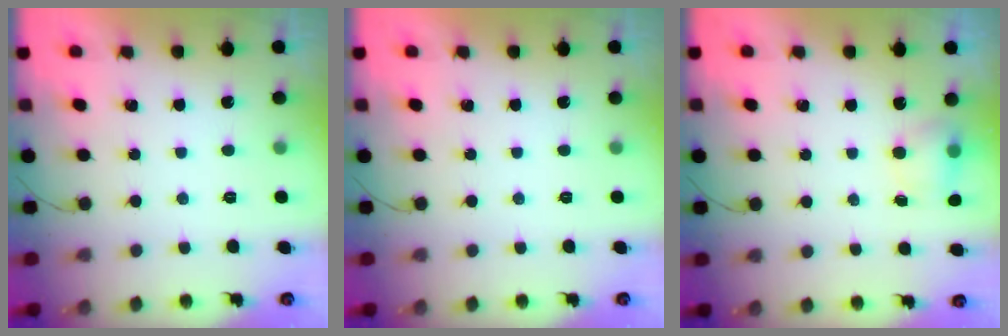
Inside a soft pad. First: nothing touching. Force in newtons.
{"total": 0.0}
{"total": 5.2, "press": 5.1, "slide": 1.1}